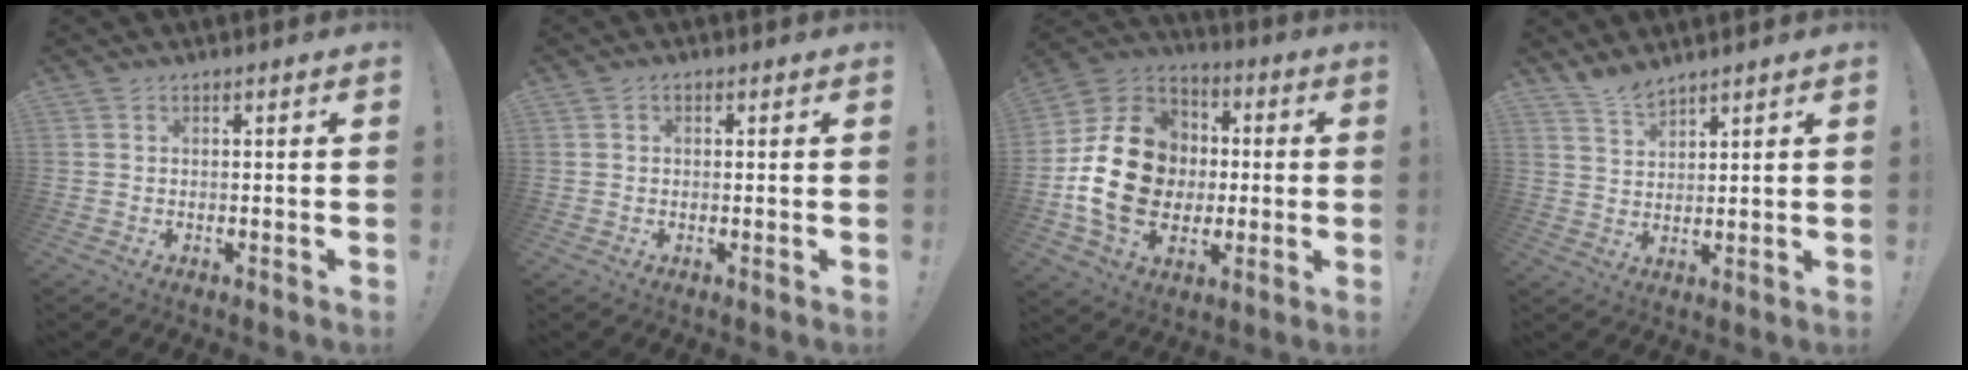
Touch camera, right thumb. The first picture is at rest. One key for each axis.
{"total": 1.0, "fx": 0.0, "fy": 0.8, "fz": 0.6, "tx": -0.009, "ty": 0.002, "tz": 0.000}
{"total": 21.5, "fx": -1.2, "fy": 17.3, "fz": 12.7, "tx": -0.205, "ty": 0.023, "tz": 0.000}
{"total": 5.2, "fx": 4.8, "fy": 1.1, "fz": 1.5, "tx": -0.025, "ty": -0.033, "tz": 0.088}